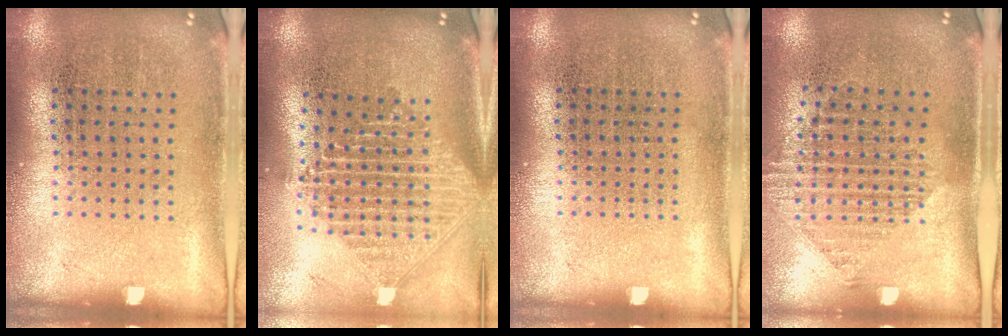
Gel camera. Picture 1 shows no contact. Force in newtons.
{"total": 2.4, "press": 1.8, "slide": 1.5}
{"total": 0.0}
{"total": 1.5, "press": 1.2, "slide": 0.9}